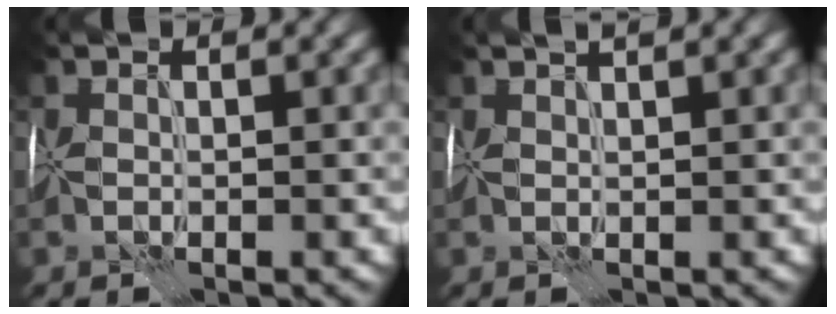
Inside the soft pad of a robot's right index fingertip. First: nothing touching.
{"total": 1.6, "force": [1.1, 0.1, 1.2], "torque": [-0.014, 0.013, 0.010]}